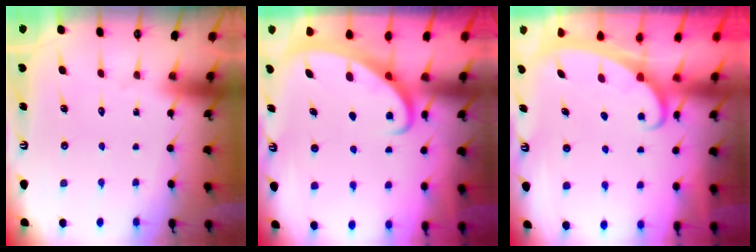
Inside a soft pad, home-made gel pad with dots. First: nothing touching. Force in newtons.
{"total": 2.3, "press": 2.3, "slide": 0.3}
{"total": 2.3, "press": 2.3, "slide": 0.3}